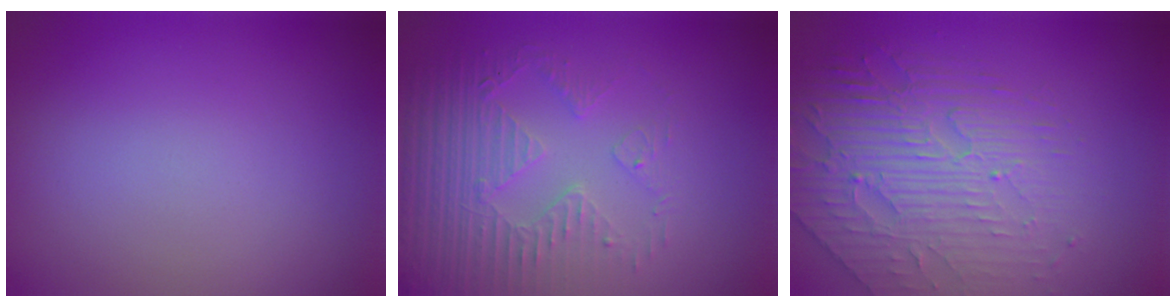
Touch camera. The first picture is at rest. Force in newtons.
{"total": 4.0, "press": 3.6, "slide": 1.8}
{"total": 4.3, "press": 4.0, "slide": 1.7}